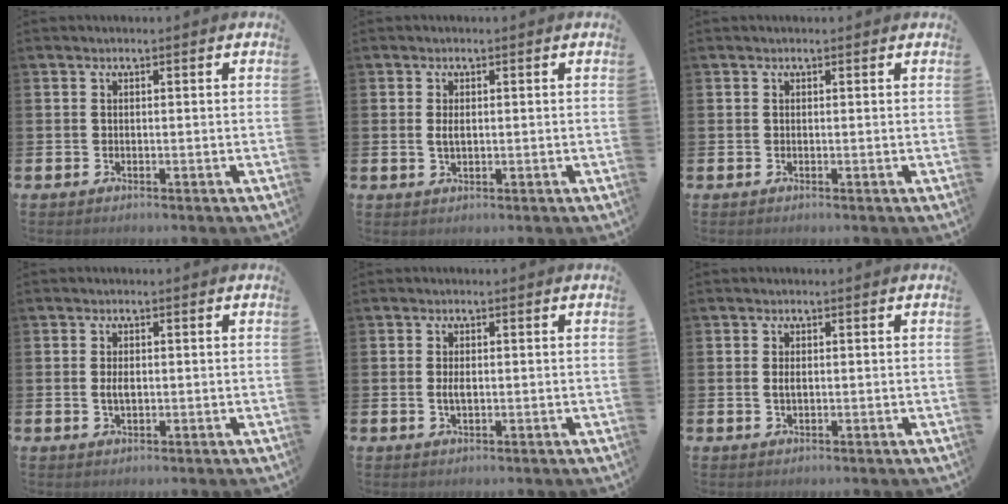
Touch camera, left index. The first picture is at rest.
{"total": 1.4, "force": [0.2, 0.7, 1.2], "torque": [-0.022, 0.005, 0.002]}
{"total": 0.0}
{"total": 2.0, "force": [0.0, 1.0, 1.7], "torque": [-0.031, 0.004, -0.001]}
{"total": 1.8, "force": [0.0, 0.8, 1.6], "torque": [-0.029, 0.002, -0.001]}
{"total": 1.1, "force": [0.2, 0.5, 0.9], "torque": [-0.016, 0.005, 0.001]}